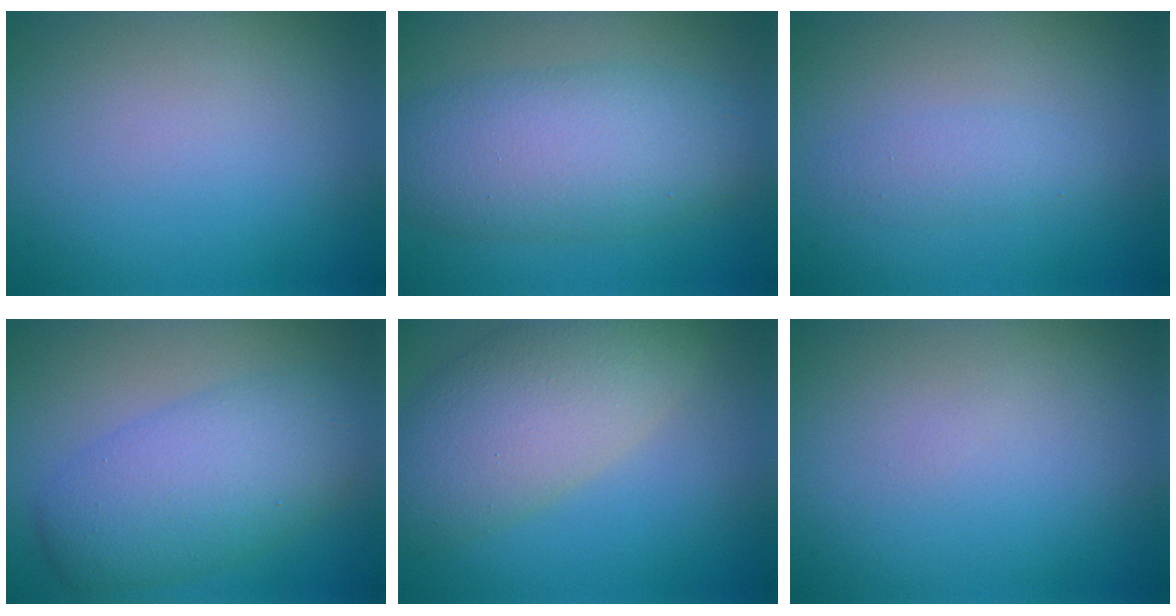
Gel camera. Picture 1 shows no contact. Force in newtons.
{"total": 7.4, "press": 7.4, "slide": 0.0}
{"total": 1.6, "press": 1.6, "slide": 0.1}
{"total": 6.6, "press": 6.6, "slide": 0.1}
{"total": 7.6, "press": 7.5, "slide": 0.8}
{"total": 0.0}